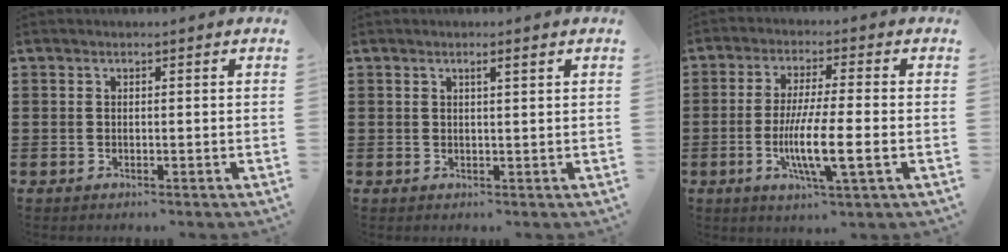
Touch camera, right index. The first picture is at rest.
{"total": 1.3, "force": [0.6, 0.1, 1.2], "torque": [-0.023, 0.001, 0.011]}
{"total": 9.1, "force": [-2.3, 0.9, 8.7], "torque": [-0.165, -0.018, -0.042]}